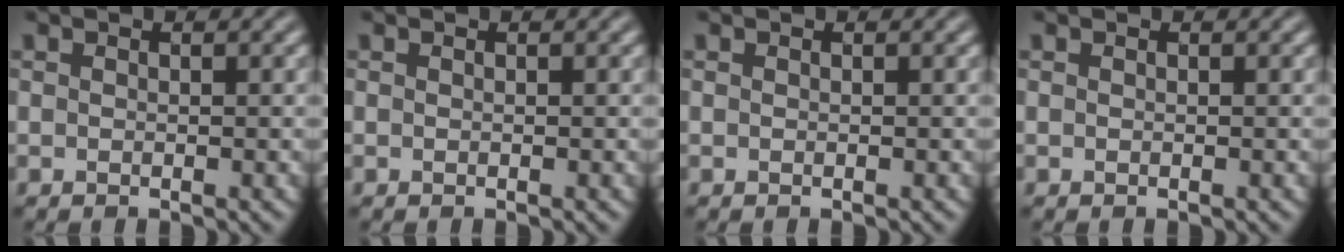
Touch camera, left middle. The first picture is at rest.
{"total": 0.0}
{"total": 0.0}
{"total": 0.0}